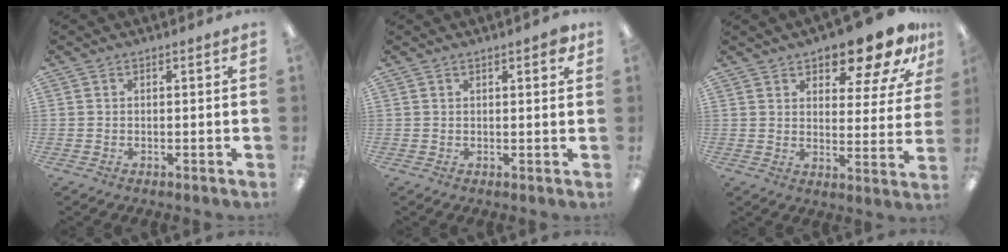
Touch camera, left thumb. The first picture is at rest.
{"total": 2.5, "force": [1.6, 0.6, 1.8], "torque": [-0.021, -0.004, 0.024]}
{"total": 14.5, "force": [11.4, 5.1, 7.2], "torque": [-0.106, -0.073, 0.195]}